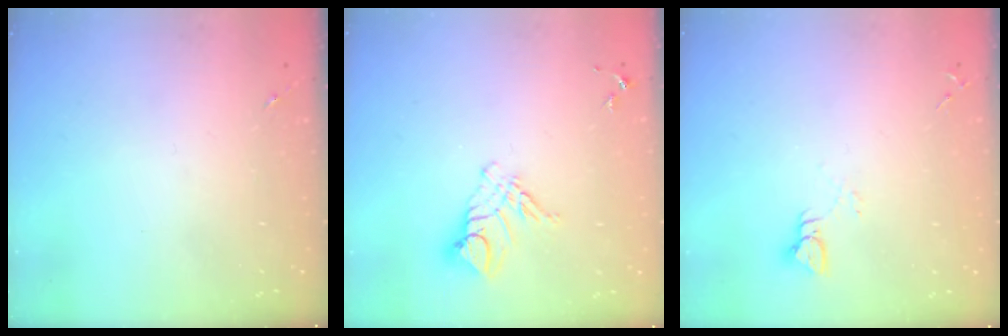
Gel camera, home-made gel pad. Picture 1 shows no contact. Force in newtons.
{"total": 9.9, "press": 9.8, "slide": 1.1}
{"total": 3.8, "press": 3.8, "slide": 0.5}